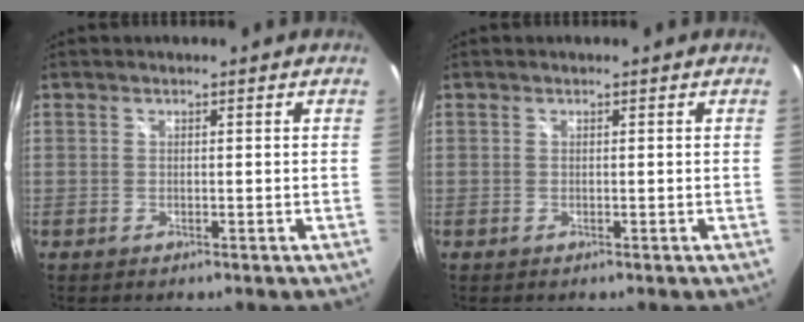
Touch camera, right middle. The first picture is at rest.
{"total": 0.0}